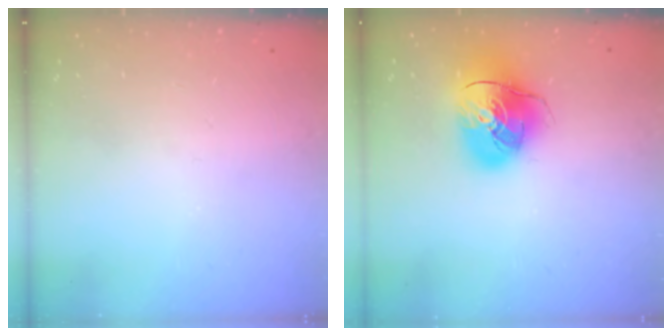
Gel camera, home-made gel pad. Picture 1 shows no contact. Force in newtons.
{"total": 16.3, "press": 16.1, "slide": 2.4}